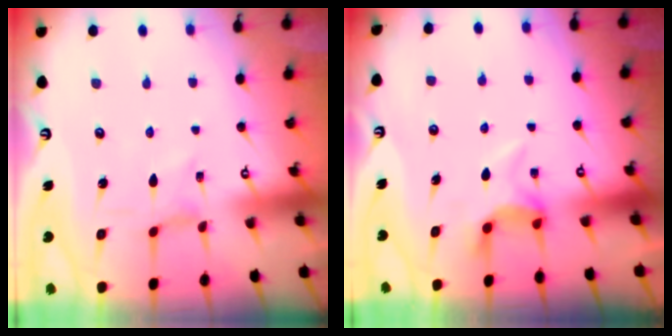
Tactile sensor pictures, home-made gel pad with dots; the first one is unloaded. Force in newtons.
{"total": 5.8, "press": 5.5, "slide": 1.8}